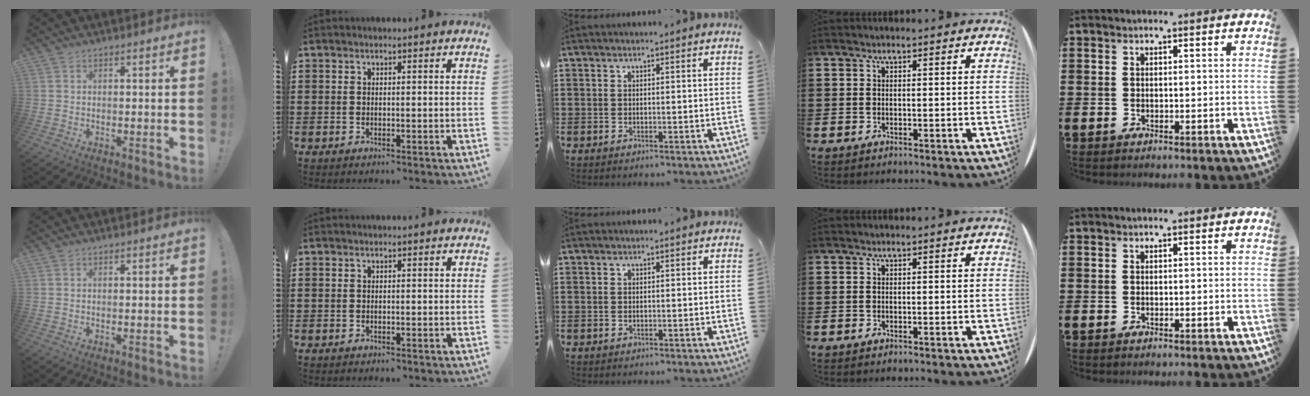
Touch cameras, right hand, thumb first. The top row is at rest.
{}